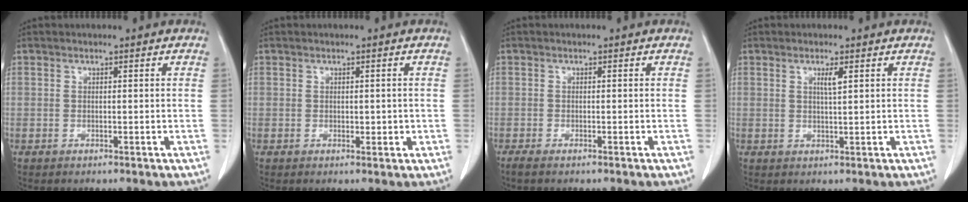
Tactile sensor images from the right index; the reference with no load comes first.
{"total": 1.5, "force": [-0.1, 0.9, 1.1], "torque": [-0.011, 0.000, 0.002]}
{"total": 1.8, "force": [-1.4, 0.2, 1.1], "torque": [-0.018, -0.005, -0.019]}
{"total": 2.0, "force": [0.8, 0.0, 1.8], "torque": [-0.034, -0.003, 0.015]}